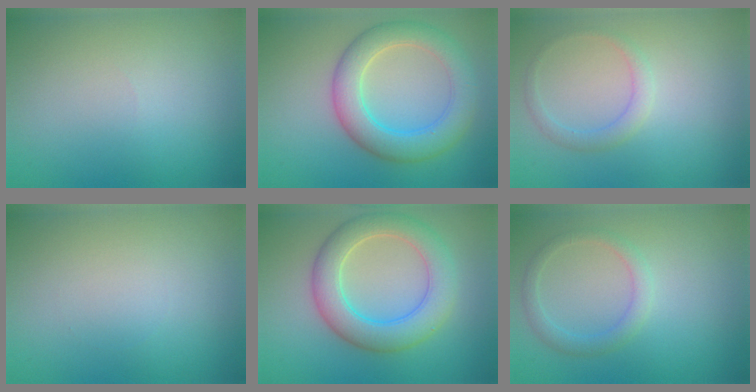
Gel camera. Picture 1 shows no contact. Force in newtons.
{"total": 5.5, "press": 5.5, "slide": 0.1}
{"total": 1.6, "press": 1.6, "slide": 0.2}
{"total": 0.0}
{"total": 5.8, "press": 5.8, "slide": 0.2}
{"total": 1.9, "press": 1.9, "slide": 0.1}